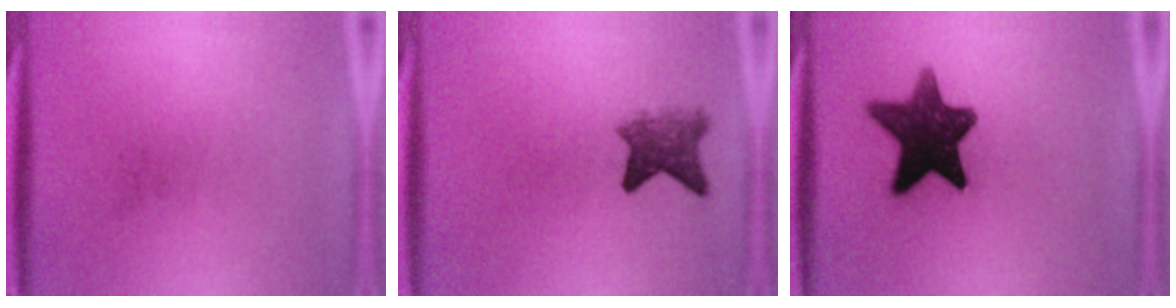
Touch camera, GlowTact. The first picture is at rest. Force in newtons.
{"total": 4.5}
{"total": 12.5}